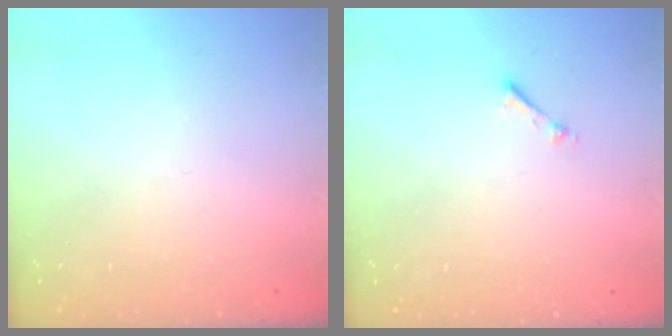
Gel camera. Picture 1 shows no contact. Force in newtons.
{"total": 0.6, "press": 0.6, "slide": 0.2}